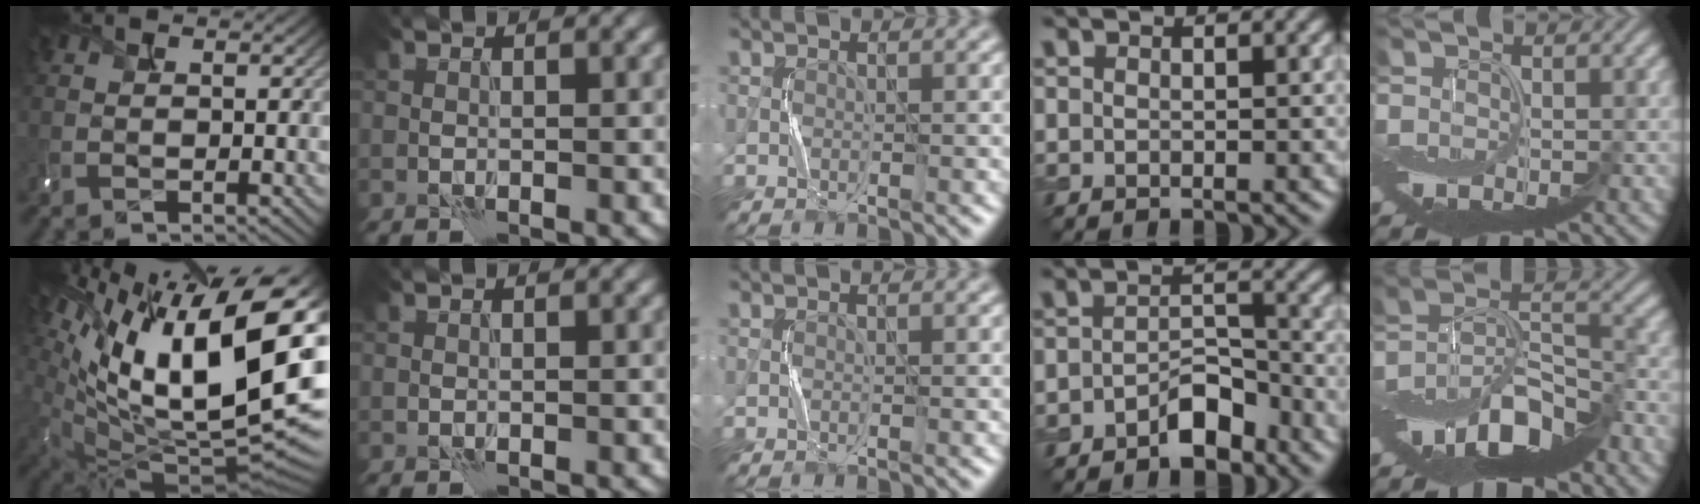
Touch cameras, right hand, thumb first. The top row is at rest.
{"thumb": {"total": 21.4, "force": [5.6, 10.0, 18.1], "torque": [-0.347, 0.002, 0.107]}, "ring": {"total": 3.6, "force": [-2.4, 1.5, 2.1], "torque": [-0.028, 0.013, -0.044]}, "little": {"total": 10.0, "force": [-6.2, 3.7, 7.0], "torque": [-0.121, 0.007, -0.120]}}